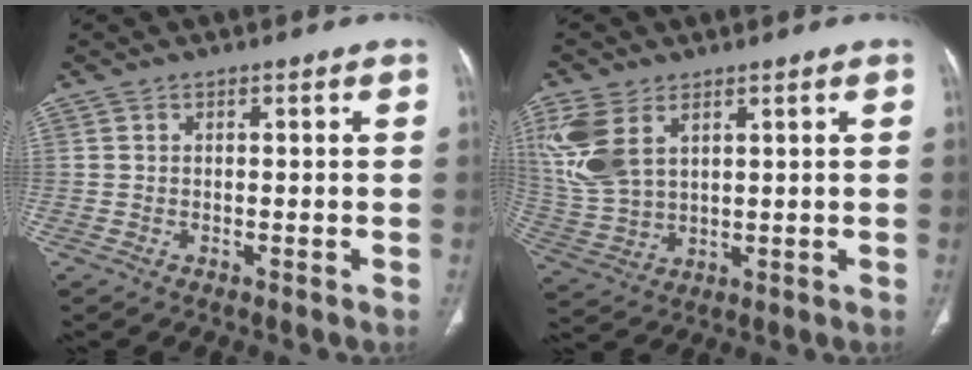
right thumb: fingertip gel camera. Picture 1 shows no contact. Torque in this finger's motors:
{"motor_torque": [0.52, 2.51, 1.22, 0.64, 0.17]}